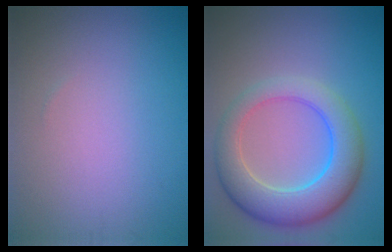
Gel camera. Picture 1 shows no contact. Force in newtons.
{"total": 7.0, "press": 7.0, "slide": 0.3}